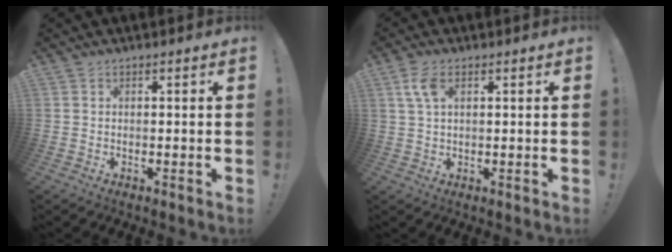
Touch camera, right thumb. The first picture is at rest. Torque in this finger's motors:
{"motor_torque": [0.63, 0.57, 0.38, -0.06, 0.02]}